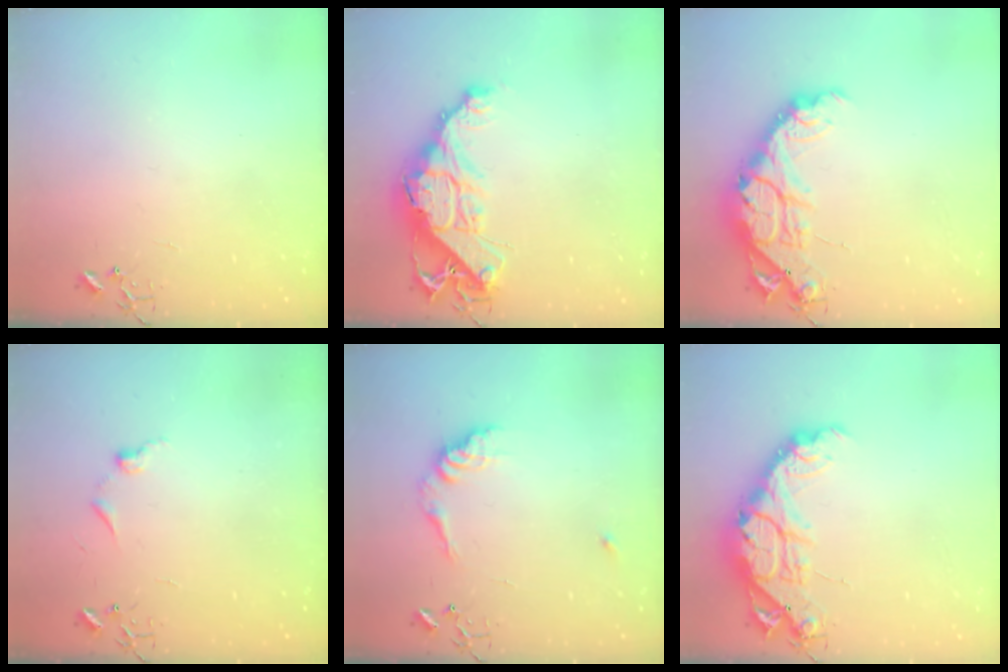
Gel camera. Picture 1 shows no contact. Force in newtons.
{"total": 17.0, "press": 17.0, "slide": 1.2}
{"total": 17.5, "press": 17.5, "slide": 1.5}
{"total": 6.1, "press": 6.0, "slide": 0.6}
{"total": 10.8, "press": 10.7, "slide": 0.4}
{"total": 17.5, "press": 17.5, "slide": 1.5}